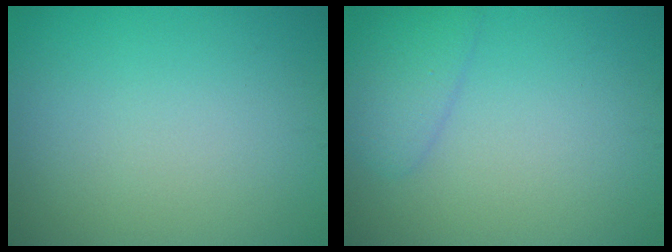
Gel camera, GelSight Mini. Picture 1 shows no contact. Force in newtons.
{"total": 2.2, "press": 2.2, "slide": 0.1}